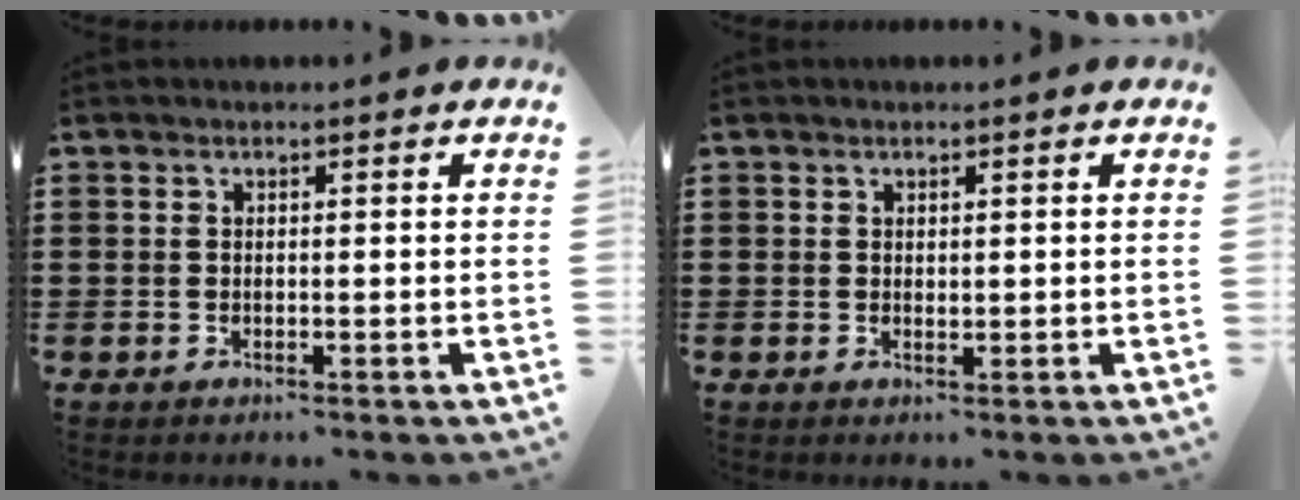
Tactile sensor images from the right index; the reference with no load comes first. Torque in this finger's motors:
{"motor_torque": [0.33, 0.31, 0.01, 0.00]}